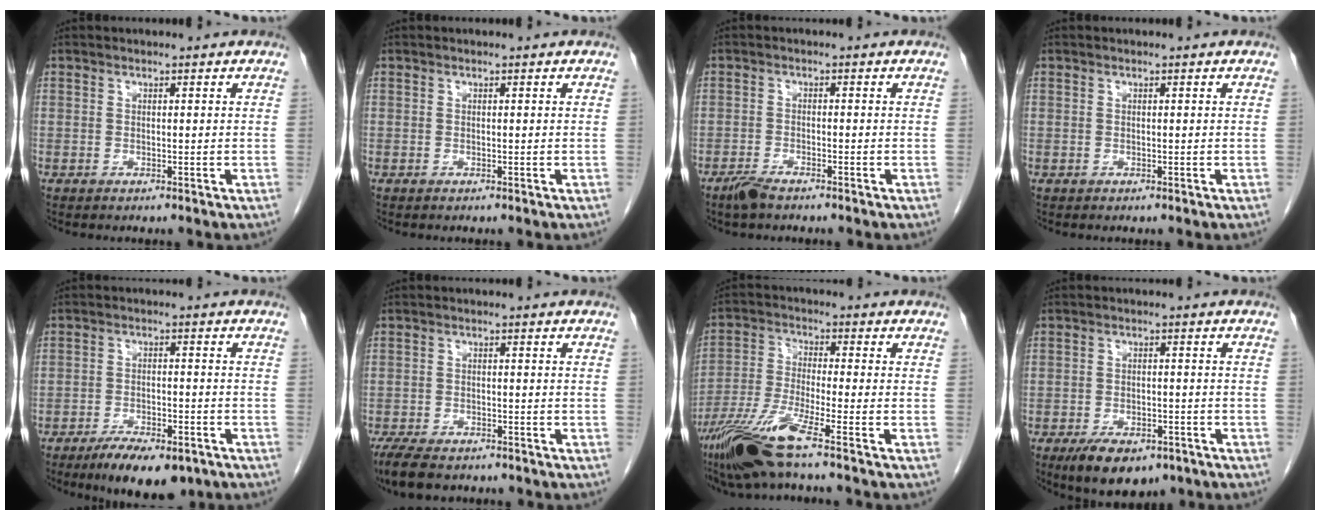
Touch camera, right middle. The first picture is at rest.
{"total": 0.0}
{"total": 2.8, "force": [-2.2, 0.6, 1.6], "torque": [-0.037, -0.004, -0.042]}
{"total": 0.0}
{"total": 9.4, "force": [-6.7, 3.1, 5.8], "torque": [-0.089, -0.010, -0.101]}
{"total": 7.9, "force": [-6.3, 2.9, 3.8], "torque": [-0.066, -0.013, -0.097]}
{"total": 9.9, "force": [-6.9, -0.7, 7.1], "torque": [-0.150, -0.032, -0.133]}
{"total": 8.5, "force": [-5.8, 3.8, 4.8], "torque": [-0.077, -0.005, -0.087]}